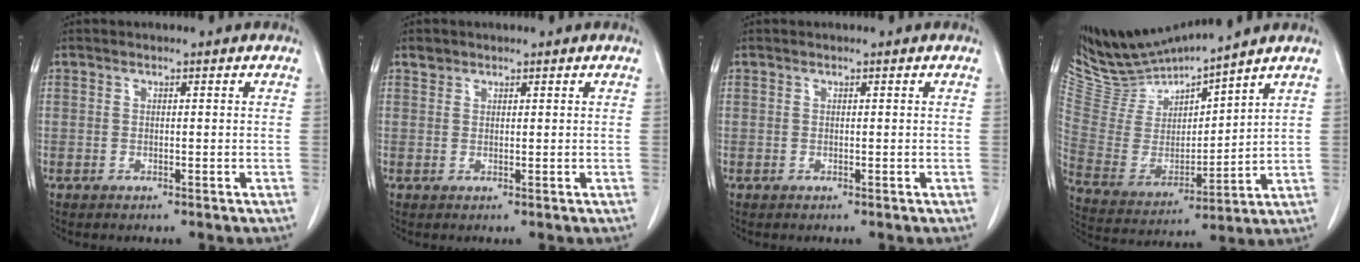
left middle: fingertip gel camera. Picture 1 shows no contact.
{"total": 1.1, "force": [0.9, 0.6, 0.0], "torque": [0.004, 0.005, 0.014]}
{"total": 0.0}
{"total": 12.0, "force": [11.8, 0.0, 2.2], "torque": [-0.060, -0.012, 0.250]}